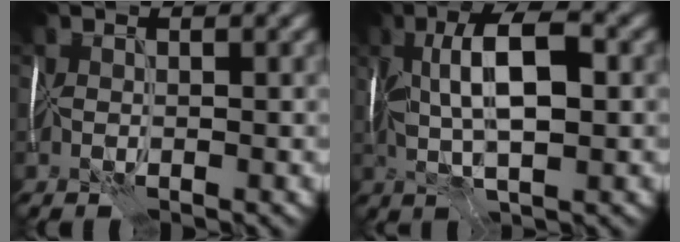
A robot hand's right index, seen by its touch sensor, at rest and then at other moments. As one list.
[{"total": 7.5, "force": [1.1, 2.6, 7.0], "torque": [-0.121, 0.014, 0.013]}]